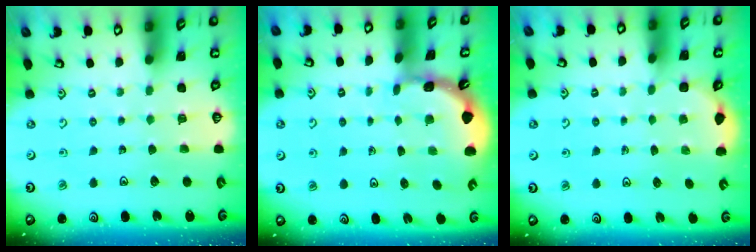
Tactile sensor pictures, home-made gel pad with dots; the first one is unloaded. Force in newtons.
{"total": 1.6, "press": 1.6, "slide": 0.3}
{"total": 2.0, "press": 1.7, "slide": 1.1}